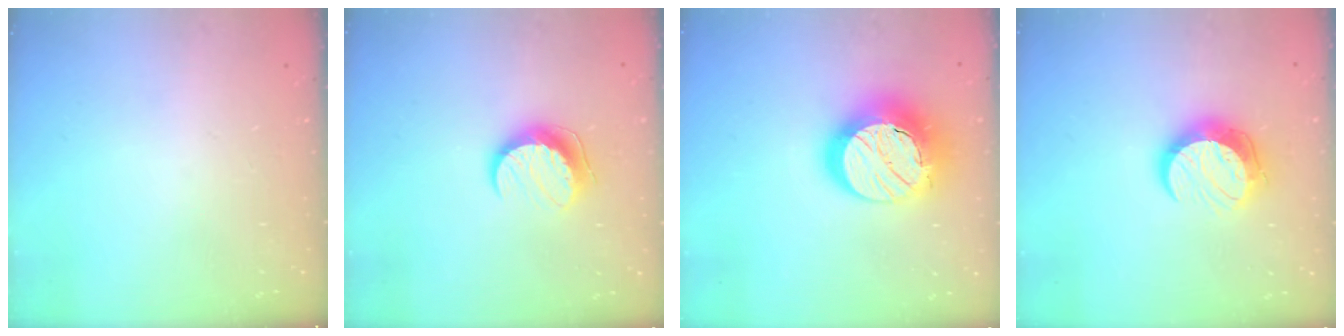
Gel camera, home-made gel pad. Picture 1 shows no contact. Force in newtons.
{"total": 10.3, "press": 10.3, "slide": 0.7}
{"total": 20.3, "press": 20.2, "slide": 1.6}
{"total": 11.1, "press": 11.0, "slide": 0.7}